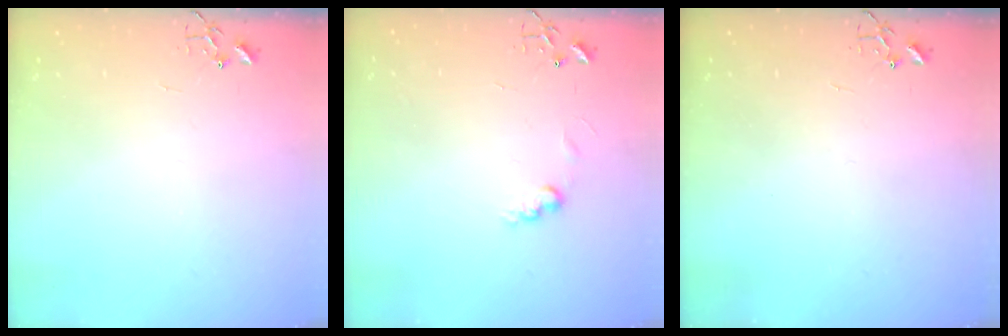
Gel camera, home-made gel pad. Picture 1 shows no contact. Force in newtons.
{"total": 6.6, "press": 6.5, "slide": 0.9}
{"total": 0.0}